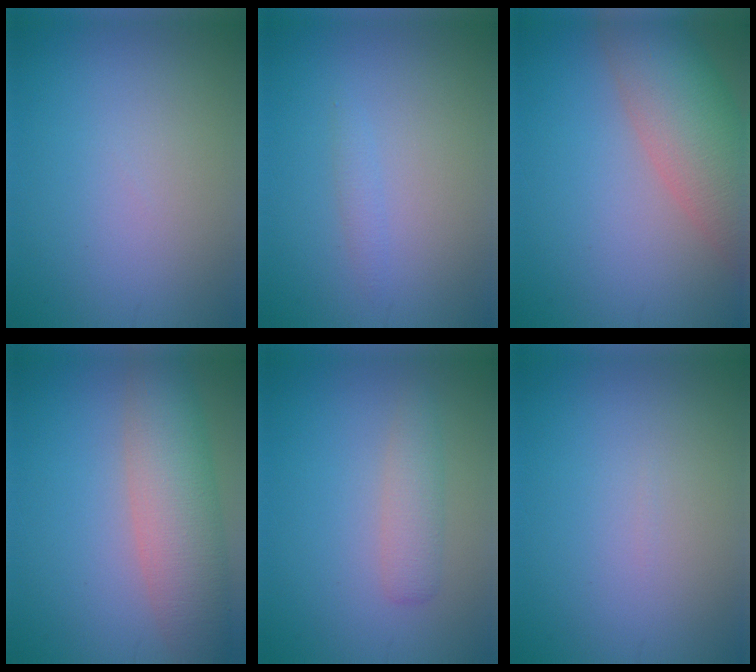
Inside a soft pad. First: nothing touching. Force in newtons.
{"total": 0.9, "press": 0.9, "slide": 0.1}
{"total": 8.9, "press": 8.9, "slide": 0.4}
{"total": 7.4, "press": 7.4, "slide": 0.2}
{"total": 2.2, "press": 2.2, "slide": 0.0}
{"total": 0.0}